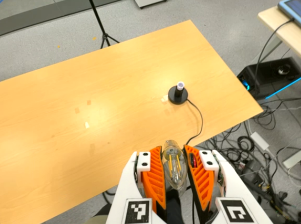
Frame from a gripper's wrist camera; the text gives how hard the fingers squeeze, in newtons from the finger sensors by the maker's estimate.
{"total": 18.5, "left": 19.3, "right": 17.7}